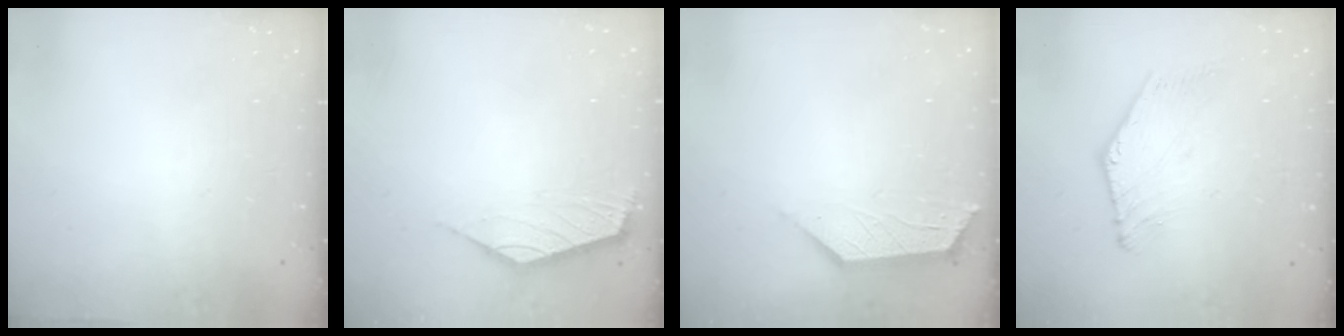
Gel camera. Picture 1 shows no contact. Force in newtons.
{"total": 2.7, "press": 2.6, "slide": 0.6}
{"total": 3.0, "press": 2.9, "slide": 0.5}
{"total": 0.8, "press": 0.7, "slide": 0.4}